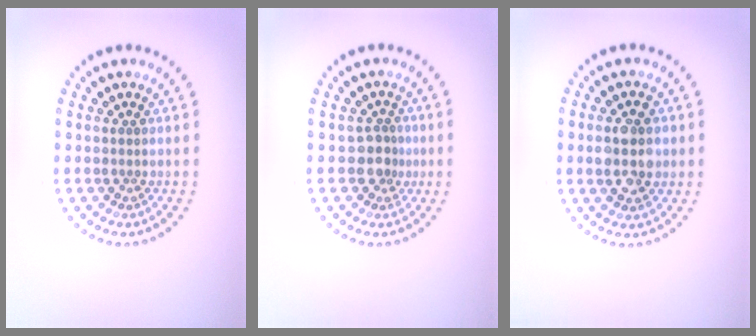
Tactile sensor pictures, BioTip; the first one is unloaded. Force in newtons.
{"total": 2.2, "press": 1.7, "slide": 1.4}
{"total": 3.9, "press": 3.9, "slide": 0.2}